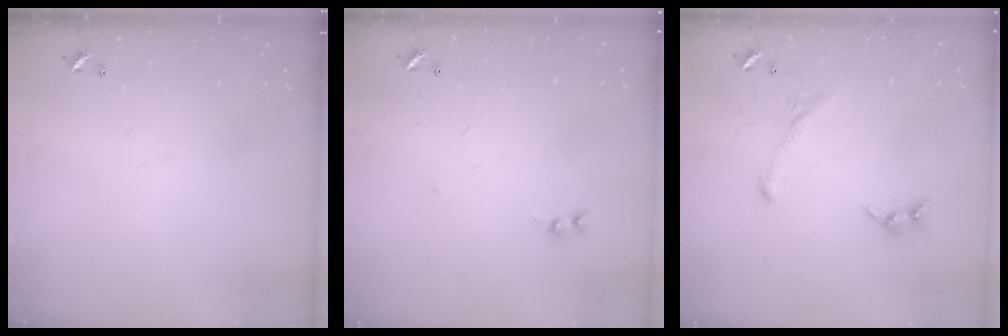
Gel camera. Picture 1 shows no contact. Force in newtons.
{"total": 2.0, "press": 2.0, "slide": 0.5}
{"total": 2.8, "press": 2.6, "slide": 1.0}